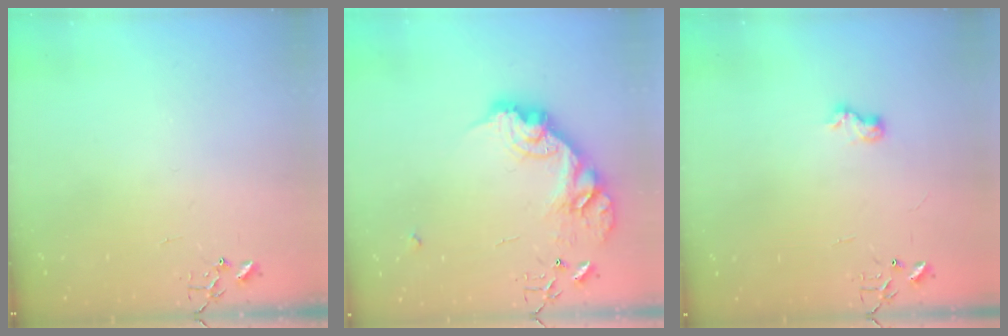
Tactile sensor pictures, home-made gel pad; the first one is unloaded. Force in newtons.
{"total": 18.3, "press": 18.3, "slide": 1.0}
{"total": 6.4, "press": 6.4, "slide": 0.3}